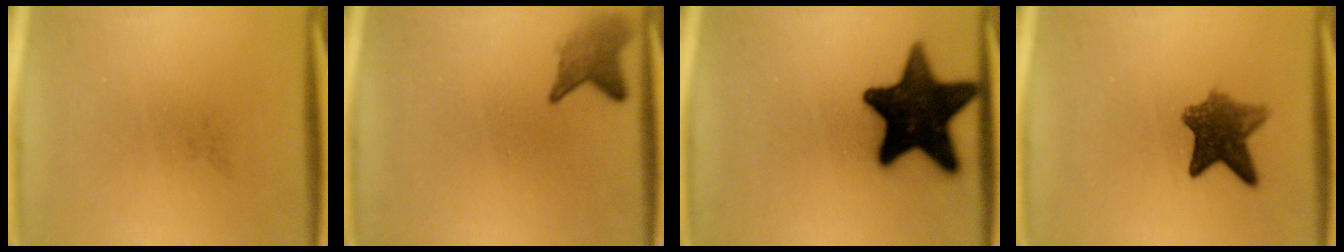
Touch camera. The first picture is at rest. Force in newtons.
{"total": 2.9}
{"total": 19.1}
{"total": 7.0}